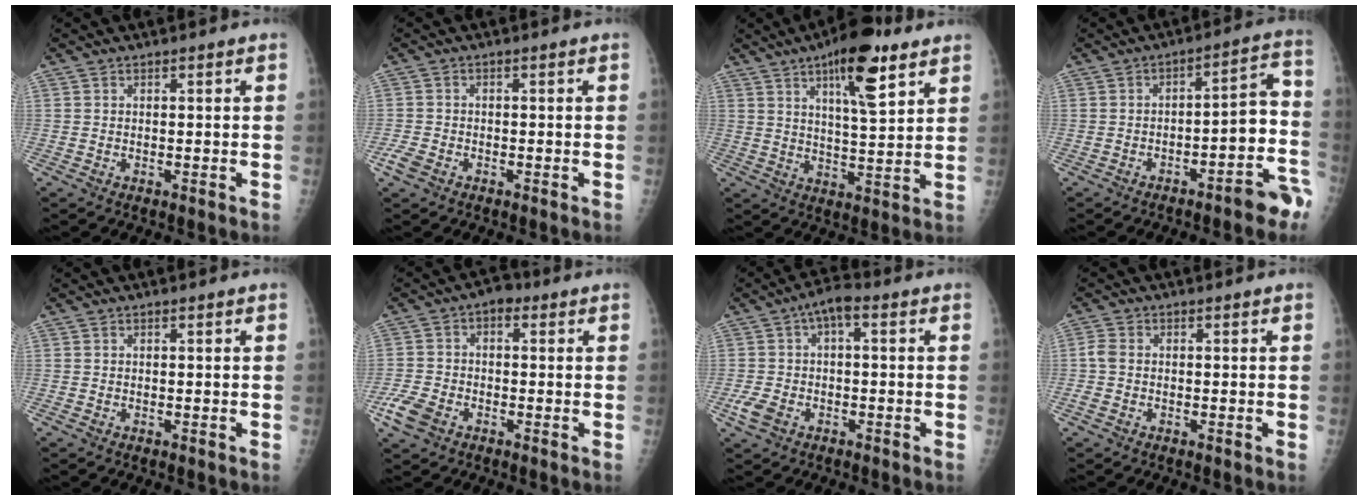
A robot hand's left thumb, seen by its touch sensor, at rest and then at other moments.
{"total": 2.9, "force": [-1.6, 1.9, 1.5], "torque": [-0.036, 0.002, -0.030]}
{"total": 12.9, "force": [7.2, 3.7, 10.1], "torque": [-0.138, -0.036, 0.110]}
{"total": 10.8, "force": [-5.8, 3.3, 8.5], "torque": [-0.069, 0.074, -0.079]}
{"total": 0.0}
{"total": 8.0, "force": [-2.5, 6.0, 4.7], "torque": [-0.095, 0.017, -0.052]}
{"total": 7.4, "force": [-0.4, 4.5, 5.9], "torque": [-0.111, 0.017, -0.013]}
{"total": 2.9, "force": [-0.4, 2.0, 2.0], "torque": [-0.053, -0.001, -0.015]}